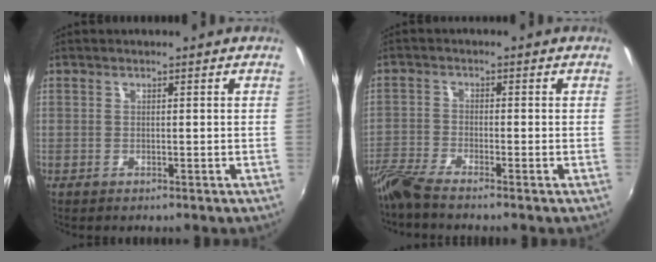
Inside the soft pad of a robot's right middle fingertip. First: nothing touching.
{"total": 5.3, "force": [-4.8, -0.1, 2.4], "torque": [-0.068, -0.016, -0.100]}